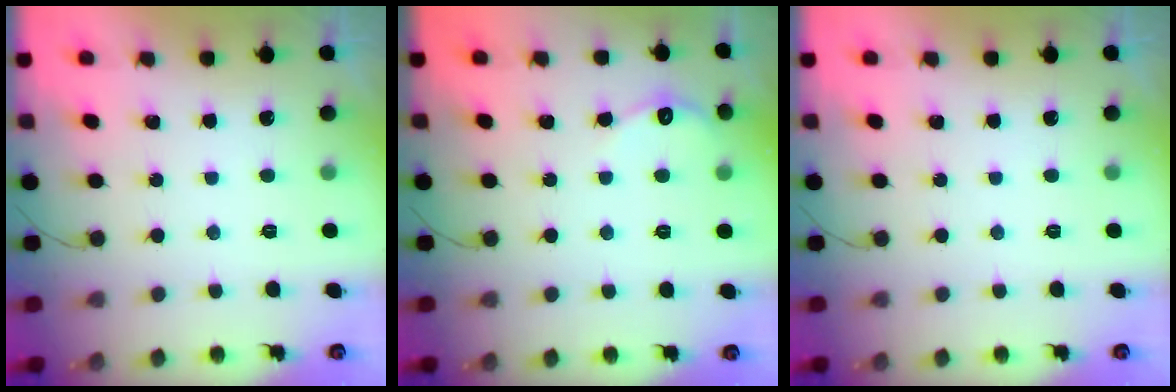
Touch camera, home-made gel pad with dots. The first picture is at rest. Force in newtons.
{"total": 3.7, "press": 3.6, "slide": 0.5}
{"total": 0.0}